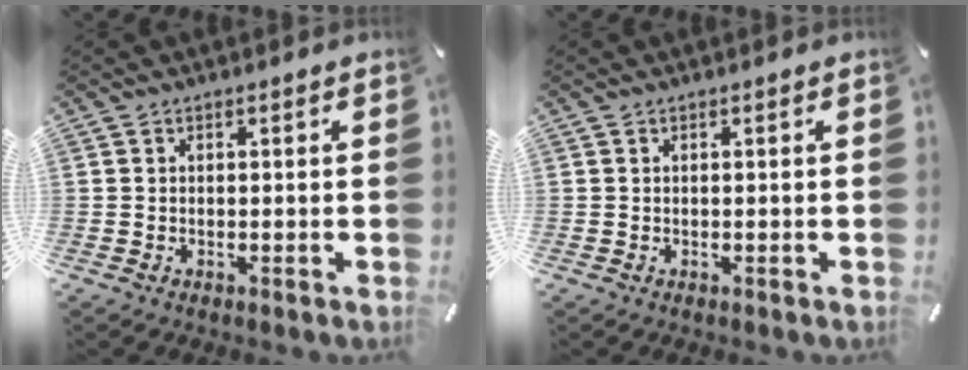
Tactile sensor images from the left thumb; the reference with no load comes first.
{"total": 0.0}